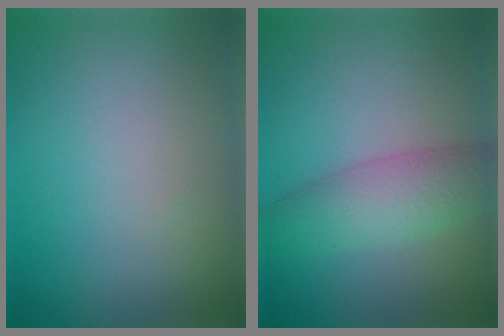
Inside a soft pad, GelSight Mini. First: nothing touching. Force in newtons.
{"total": 4.6, "press": 4.6, "slide": 0.1}